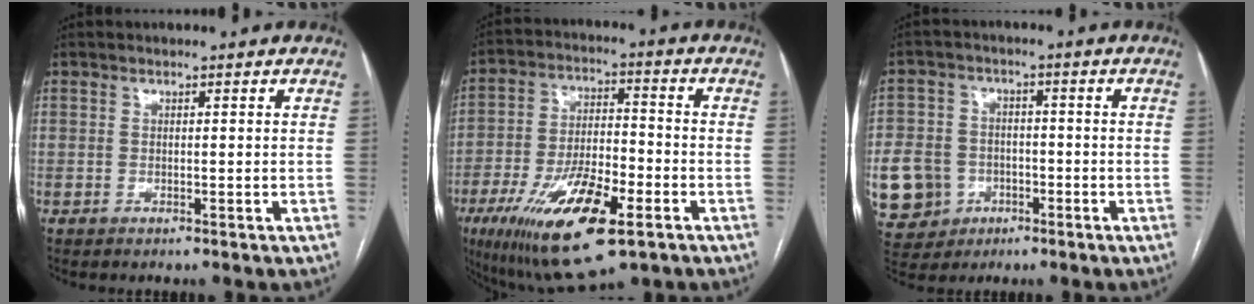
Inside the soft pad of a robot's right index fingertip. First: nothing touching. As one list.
[{"total": 16.4, "force": [-8.1, 5.2, 13.4], "torque": [-0.255, -0.014, -0.131]}, {"total": 9.9, "force": [-2.9, 9.0, 3.0], "torque": [-0.083, 0.012, -0.035]}]